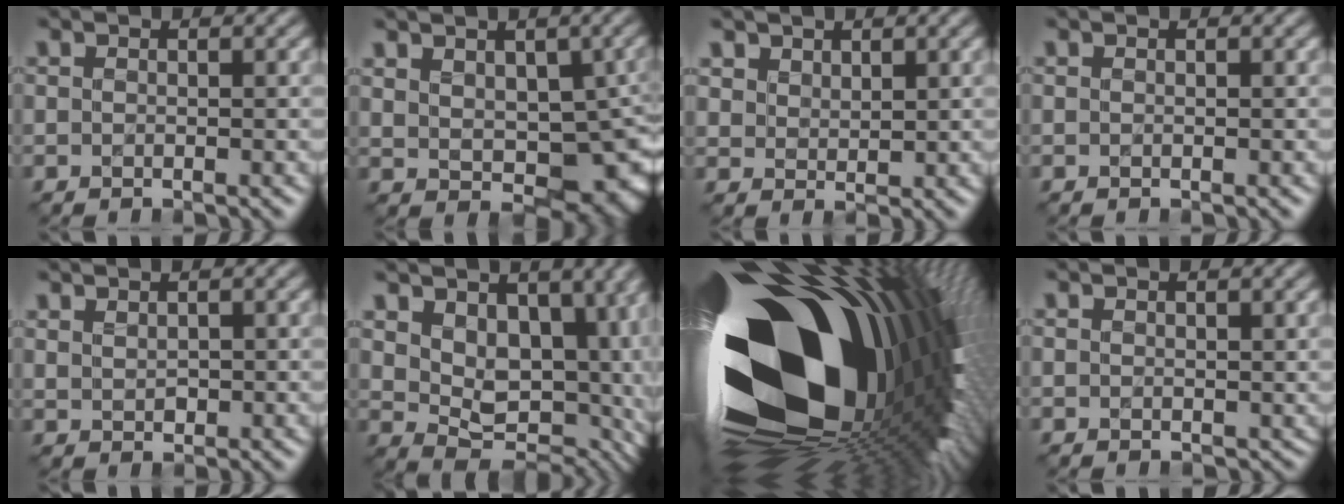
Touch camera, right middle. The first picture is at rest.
{"total": 8.1, "force": [0.5, 5.2, 6.2], "torque": [-0.087, -0.022, 0.030]}
{"total": 2.0, "force": [1.5, 1.3, 0.2], "torque": [-0.017, -0.004, 0.044]}
{"total": 0.0}
{"total": 1.0, "force": [0.6, 0.6, 0.6], "torque": [-0.012, -0.004, 0.015]}
{"total": 11.9, "force": [3.7, 7.8, 8.2], "torque": [-0.119, -0.001, 0.069]}
{"total": 21.8, "force": [1.2, 11.2, 18.7], "torque": [-0.314, -0.043, 0.007]}
{"total": 0.7, "force": [-0.1, 0.6, 0.4], "torque": [-0.003, -0.005, -0.002]}